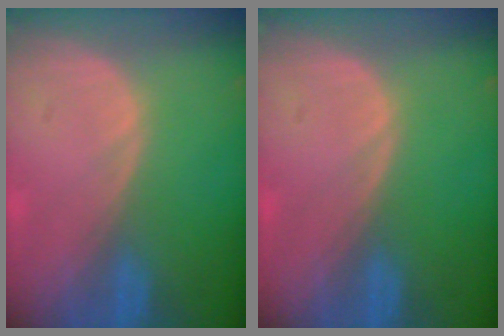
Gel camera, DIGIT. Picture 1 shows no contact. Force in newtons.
{"total": 0.0}